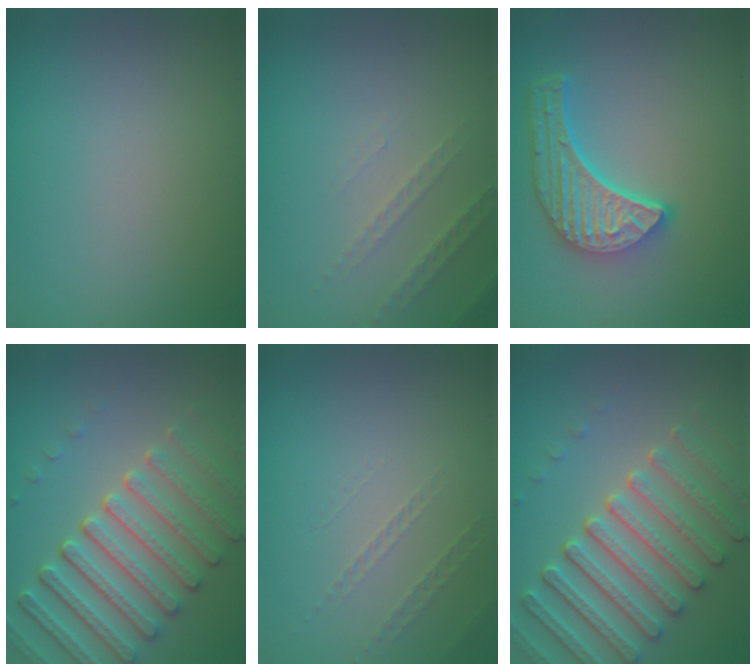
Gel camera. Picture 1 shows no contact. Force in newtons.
{"total": 1.9, "press": 1.8, "slide": 0.6}
{"total": 5.6, "press": 4.4, "slide": 3.5}
{"total": 7.2, "press": 5.4, "slide": 4.7}
{"total": 1.0, "press": 0.4, "slide": 0.9}
{"total": 6.7, "press": 5.6, "slide": 3.6}